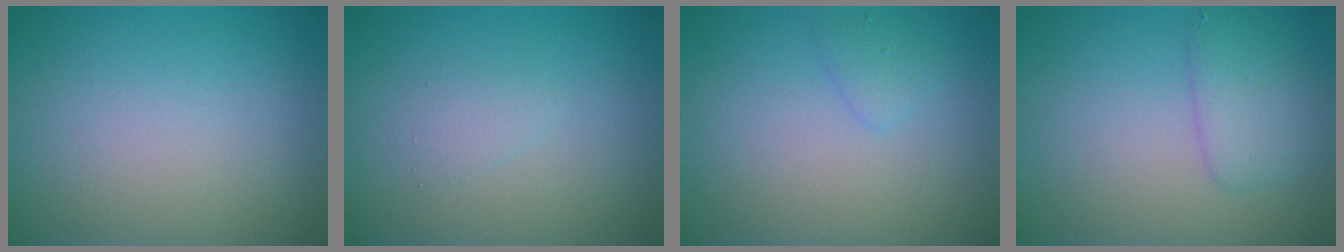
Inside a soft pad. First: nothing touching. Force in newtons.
{"total": 1.1, "press": 1.1, "slide": 0.1}
{"total": 1.2, "press": 1.2, "slide": 0.0}
{"total": 2.8, "press": 2.8, "slide": 0.1}